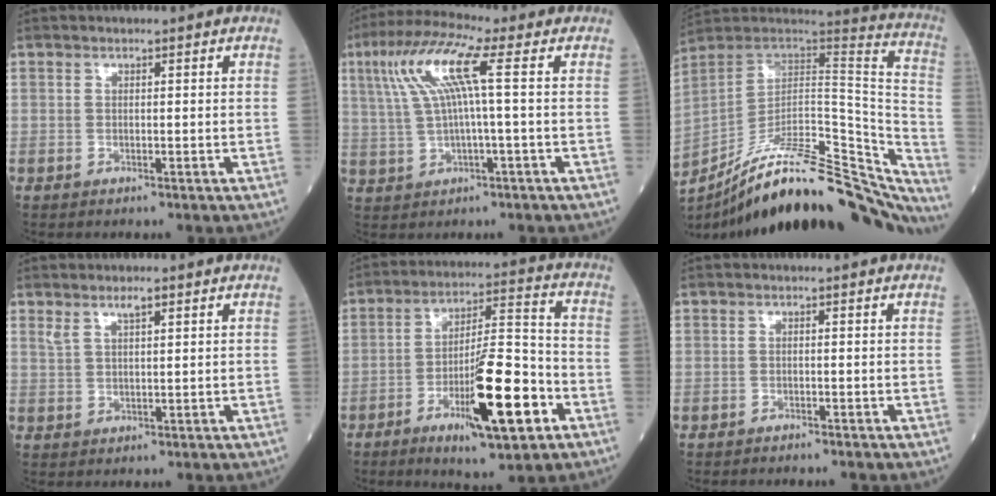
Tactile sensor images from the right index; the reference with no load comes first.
{"total": 9.6, "force": [2.4, 0.2, 9.3], "torque": [-0.196, 0.027, 0.049]}
{"total": 33.3, "force": [-27.2, 7.7, 17.7], "torque": [-0.207, -0.002, -0.382]}
{"total": 2.6, "force": [1.8, 0.5, 1.8], "torque": [-0.038, 0.006, 0.037]}
{"total": 15.2, "force": [-6.4, 2.5, 13.6], "torque": [-0.228, -0.006, -0.100]}
{"total": 1.6, "force": [-1.5, 0.1, 0.5], "torque": [-0.009, 0.000, -0.019]}